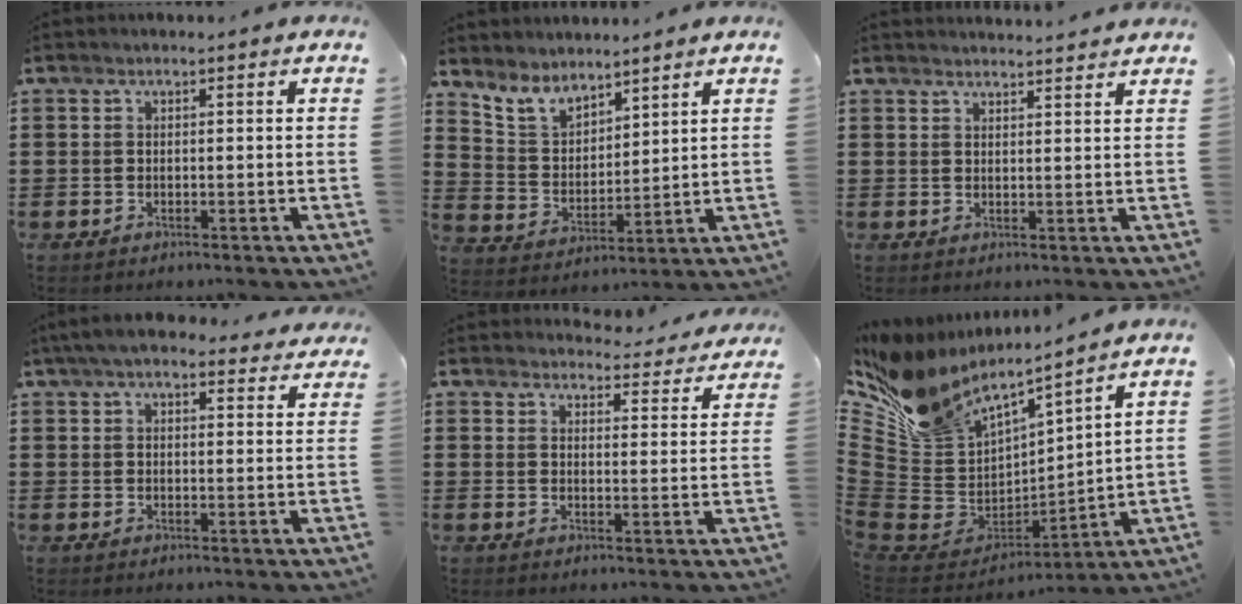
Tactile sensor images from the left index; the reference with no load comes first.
{"total": 6.5, "force": [5.7, 2.6, 1.5], "torque": [-0.057, -0.021, 0.107]}
{"total": 2.2, "force": [2.1, -0.2, 0.0], "torque": [-0.006, -0.006, 0.042]}
{"total": 5.6, "force": [4.7, 1.1, 2.8], "torque": [-0.067, -0.006, 0.088]}
{"total": 4.0, "force": [3.9, 0.4, 0.4], "torque": [-0.016, -0.027, 0.068]}
{"total": 9.2, "force": [7.7, 4.4, 2.5], "torque": [-0.095, -0.067, 0.144]}